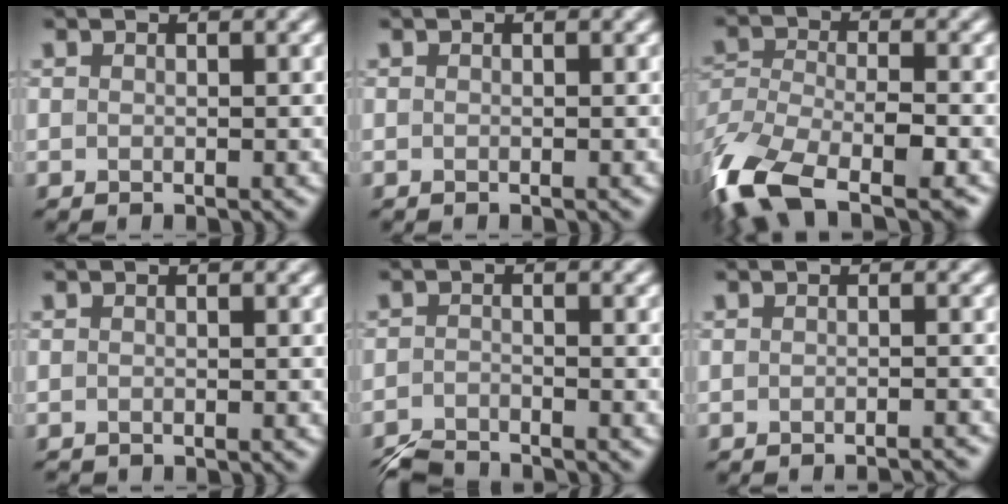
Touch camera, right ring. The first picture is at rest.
{"total": 0.0}
{"total": 14.0, "force": [-9.6, 5.8, 8.3], "torque": [-0.180, -0.022, -0.163]}
{"total": 0.5, "force": [-0.5, -0.1, 0.0], "torque": [0.000, -0.001, -0.012]}
{"total": 3.4, "force": [-3.3, 0.3, 0.5], "torque": [-0.015, -0.007, -0.071]}
{"total": 2.2, "force": [-2.1, -0.2, 0.5], "torque": [-0.007, 0.006, -0.026]}